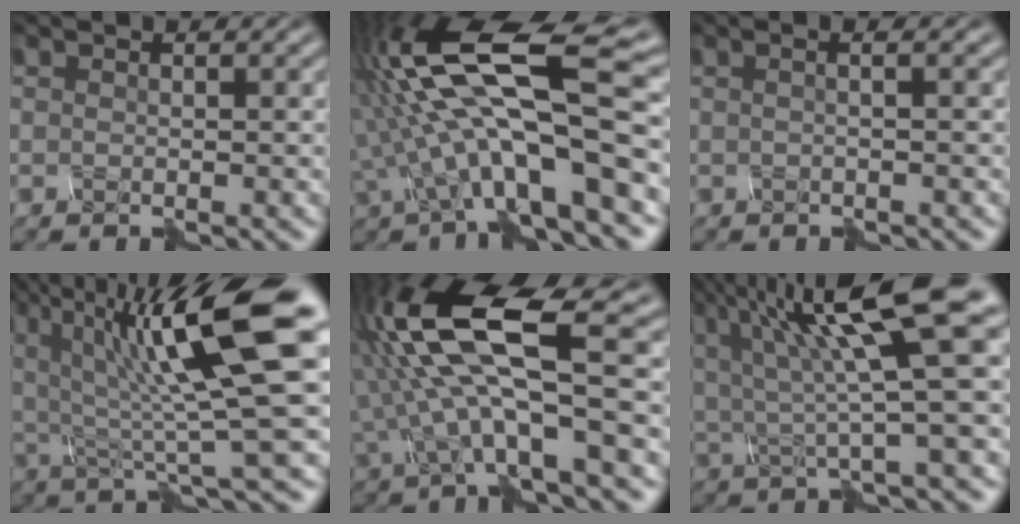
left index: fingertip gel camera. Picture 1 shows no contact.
{"total": 11.4, "force": [-2.1, 2.3, 11.0], "torque": [-0.234, -0.001, -0.007]}
{"total": 1.2, "force": [-0.2, 0.1, 1.2], "torque": [-0.023, -0.002, -0.003]}
{"total": 9.6, "force": [2.6, 0.5, 9.2], "torque": [-0.175, -0.017, 0.082]}
{"total": 9.2, "force": [-1.7, 2.0, 8.8], "torque": [-0.206, -0.007, 0.006]}
{"total": 7.7, "force": [2.1, 0.5, 7.4], "torque": [-0.163, -0.019, 0.074]}